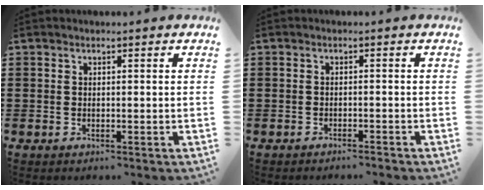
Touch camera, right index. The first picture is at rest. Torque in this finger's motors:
{"motor_torque": [-0.18, 1.02, -0.73, -0.09]}